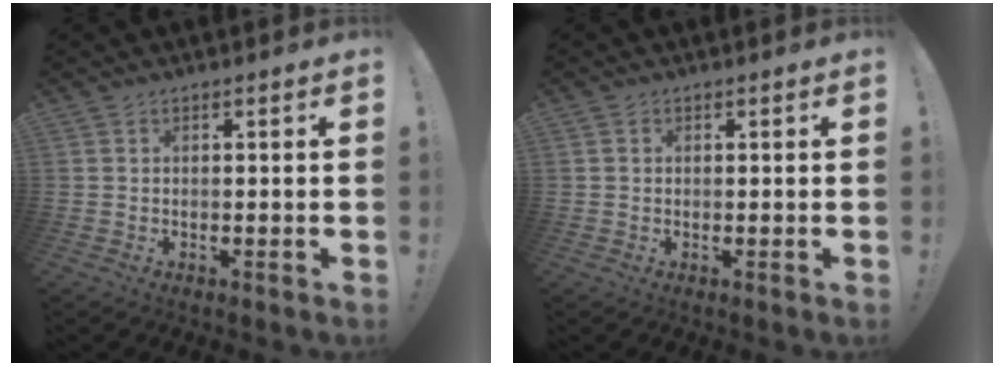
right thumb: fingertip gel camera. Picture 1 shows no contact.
{"total": 0.6, "force": [0.0, 0.6, 0.1], "torque": [-0.004, 0.004, 0.001]}